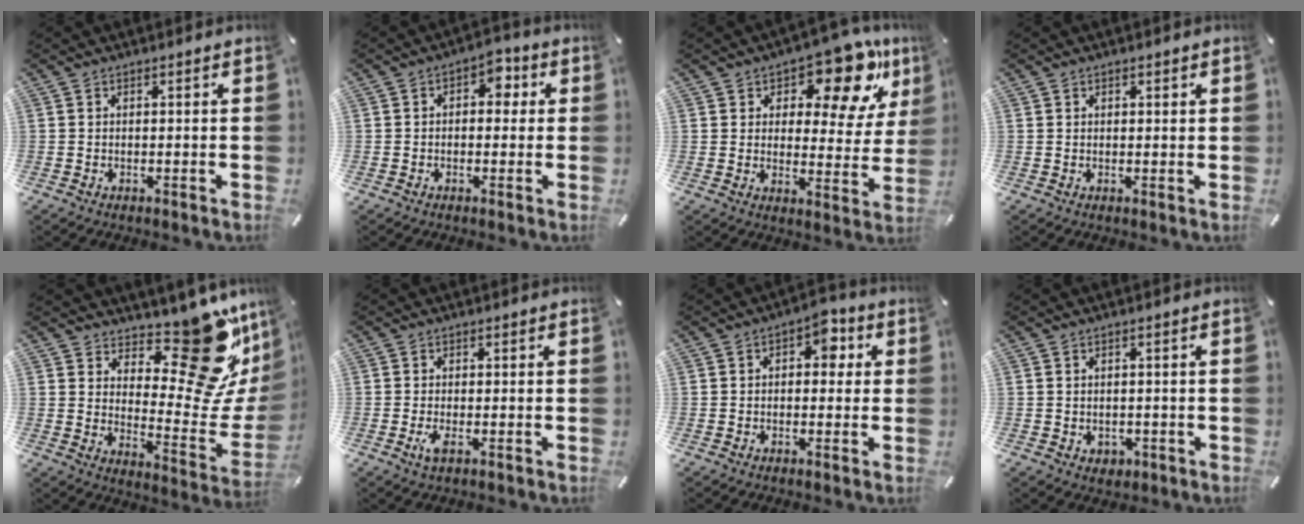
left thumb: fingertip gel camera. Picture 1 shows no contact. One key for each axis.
{"total": 4.3, "fx": 0.0, "fy": 3.1, "fz": 3.0, "tx": -0.036, "ty": 0.006, "tz": -0.008}
{"total": 15.6, "fx": 10.8, "fy": 7.0, "fz": 8.9, "tx": -0.122, "ty": -0.073, "tz": 0.178}
{"total": 1.0, "fx": 0.7, "fy": 0.7, "fz": 0.1, "tx": -0.001, "ty": 0.002, "tz": 0.014}
{"total": 21.1, "fx": 14.3, "fy": 9.1, "fz": 12.5, "tx": -0.134, "ty": -0.119, "tz": 0.232}
{"total": 2.5, "fx": -0.6, "fy": 0.8, "fz": 2.3, "tx": -0.059, "ty": -0.008, "tz": -0.017}
{"total": 5.2, "fx": 0.9, "fy": 3.5, "fz": 3.8, "tx": -0.038, "ty": 0.000, "tz": 0.006}
{"total": 2.1, "fx": -0.2, "fy": 2.0, "fz": 0.6, "tx": -0.003, "ty": 0.002, "tz": -0.007}